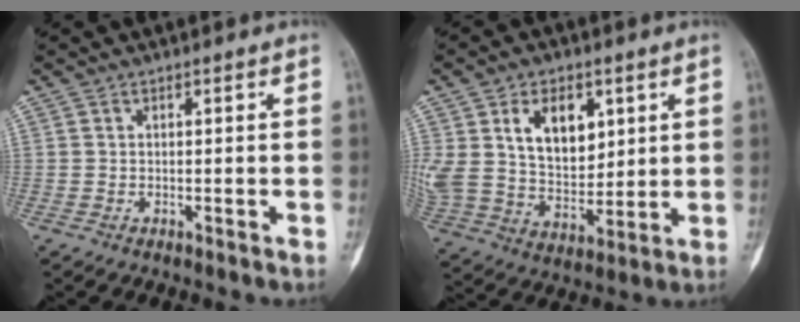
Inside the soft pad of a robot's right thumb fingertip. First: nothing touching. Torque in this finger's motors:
{"motor_torque": [0.62, 2.41, 1.42, 0.57, 0.57]}